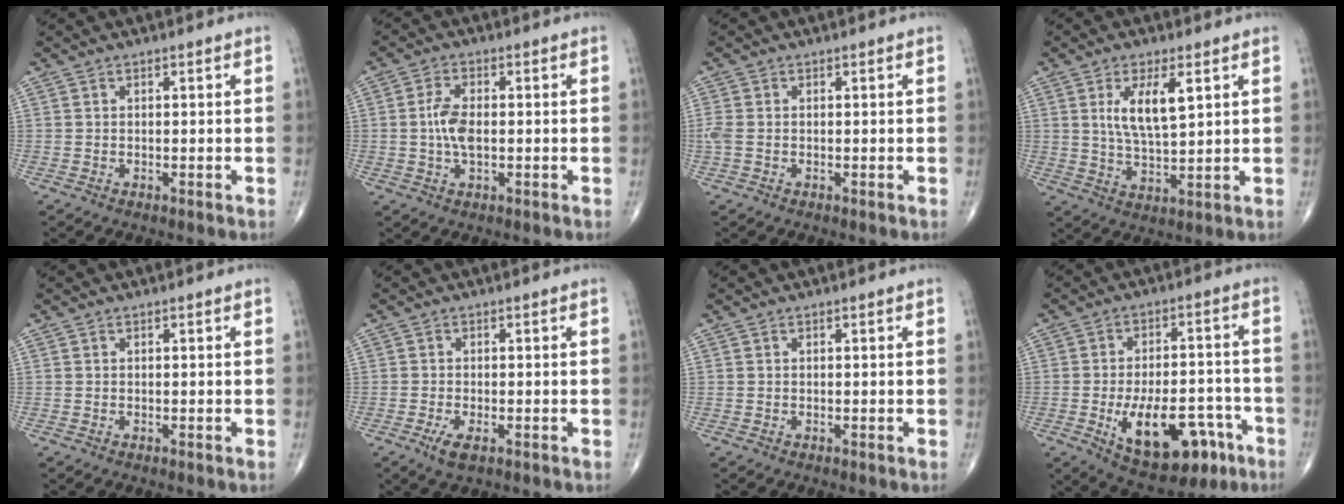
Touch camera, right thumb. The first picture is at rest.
{"total": 5.4, "force": [-0.2, 2.6, 4.7], "torque": [-0.098, 0.004, -0.008]}
{"total": 2.2, "force": [-0.3, 1.5, 1.7], "torque": [-0.058, 0.002, -0.006]}
{"total": 8.8, "force": [3.0, 3.1, 7.6], "torque": [-0.132, -0.018, 0.060]}
{"total": 0.0}
{"total": 3.1, "force": [-1.5, 1.2, 2.5], "torque": [-0.050, -0.005, -0.027]}
{"total": 0.0}
{"total": 16.9, "force": [-7.0, 8.6, 12.8], "torque": [-0.170, 0.037, -0.089]}